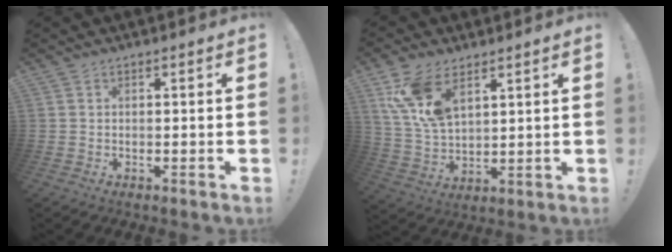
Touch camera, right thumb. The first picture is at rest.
{"total": 12.7, "force": [7.3, 6.6, 8.1], "torque": [-0.160, -0.030, 0.138]}